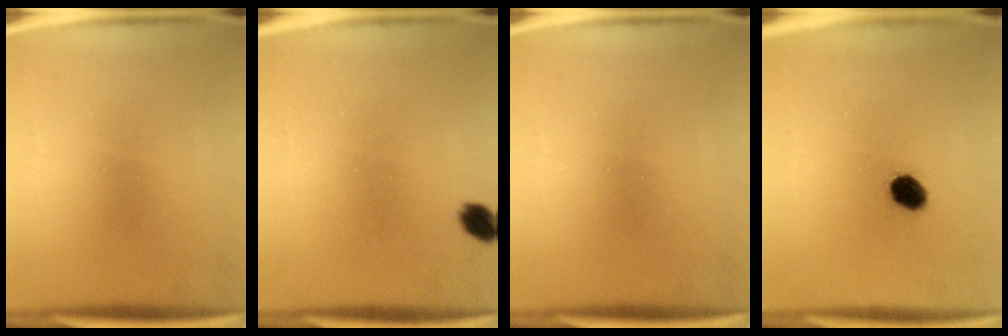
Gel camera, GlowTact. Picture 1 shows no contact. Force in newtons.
{"total": 2.9}
{"total": 0.0}
{"total": 4.7}